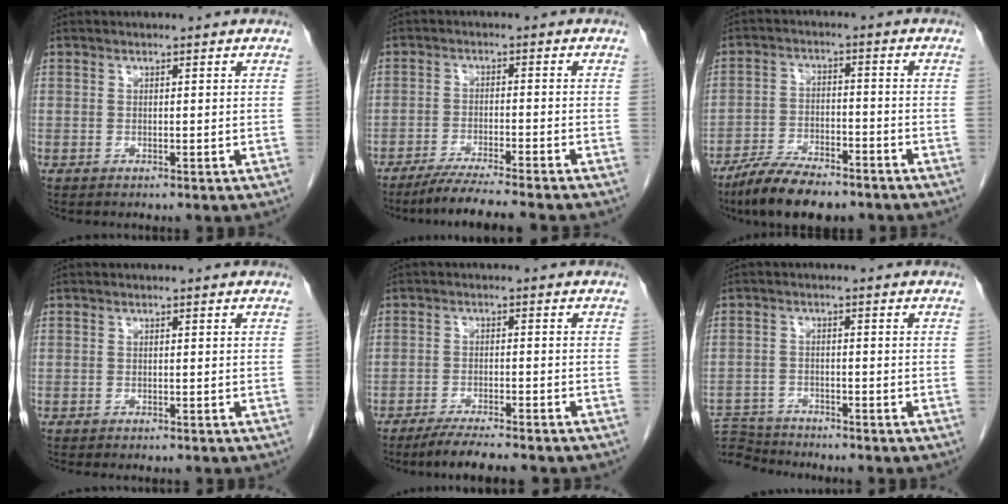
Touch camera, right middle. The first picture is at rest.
{"total": 8.6, "force": [-7.4, -1.2, 4.1], "torque": [-0.050, -0.028, -0.120]}
{"total": 10.9, "force": [-8.7, 3.1, 5.8], "torque": [-0.099, -0.015, -0.148]}
{"total": 2.8, "force": [-2.5, 0.6, 1.2], "torque": [-0.021, -0.006, -0.027]}
{"total": 8.4, "force": [-7.2, 0.6, 4.2], "torque": [-0.060, -0.016, -0.110]}
{"total": 7.9, "force": [-7.8, 1.2, 0.5], "torque": [-0.013, 0.004, -0.140]}